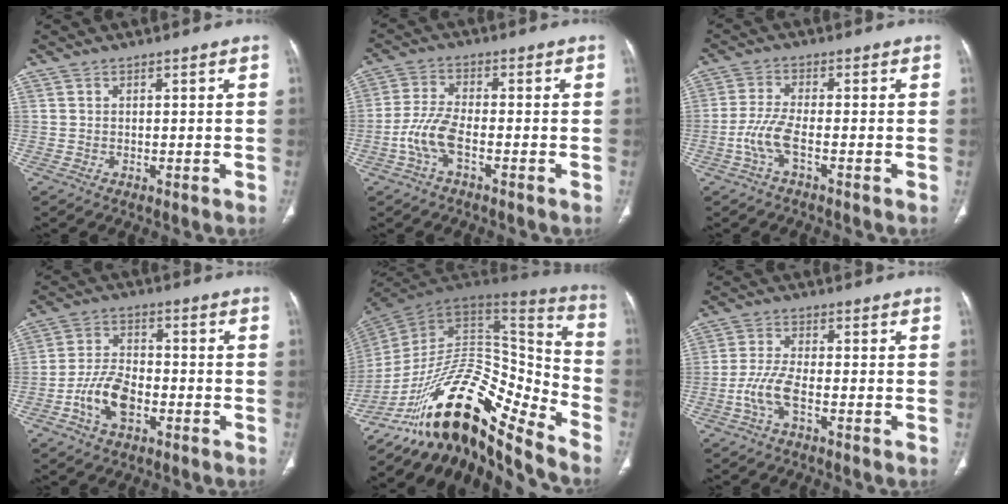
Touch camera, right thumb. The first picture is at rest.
{"total": 6.4, "force": [-2.5, 2.3, 5.4], "torque": [-0.129, 0.018, -0.053]}
{"total": 5.1, "force": [-2.1, 1.1, 4.5], "torque": [-0.115, 0.009, -0.044]}
{"total": 9.0, "force": [-3.5, 5.2, 6.5], "torque": [-0.120, 0.023, -0.067]}
{"total": 28.8, "force": [-18.0, 10.0, 20.1], "torque": [-0.317, 0.095, -0.302]}
{"total": 5.3, "force": [-2.2, 1.5, 4.6], "torque": [-0.115, 0.012, -0.046]}